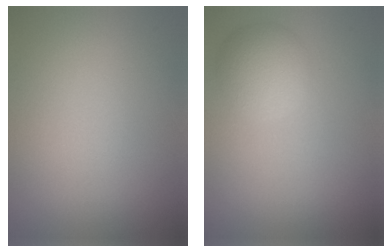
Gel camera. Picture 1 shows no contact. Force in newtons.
{"total": 3.4, "press": 3.4, "slide": 0.1}